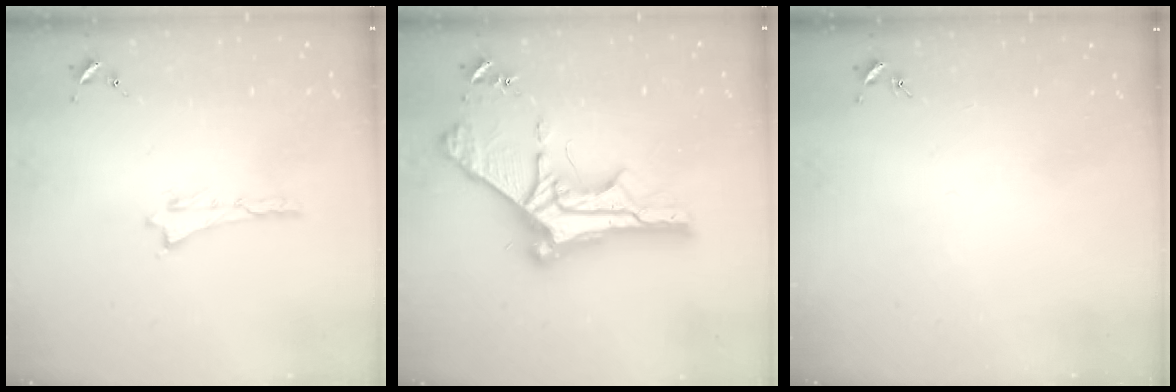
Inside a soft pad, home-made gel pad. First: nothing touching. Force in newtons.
{"total": 11.8, "press": 11.7, "slide": 1.2}
{"total": 0.0}